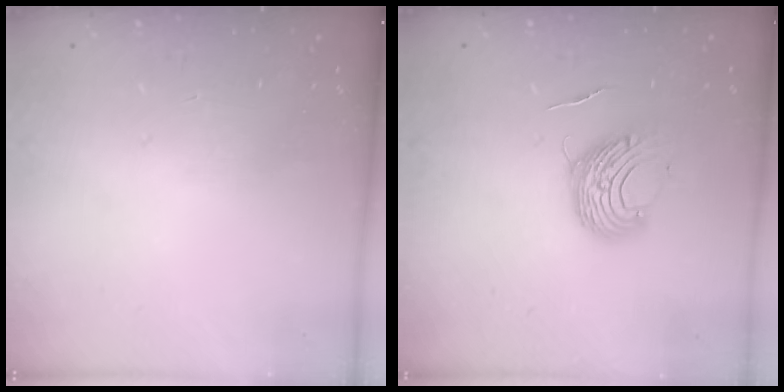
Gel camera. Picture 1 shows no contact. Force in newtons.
{"total": 10.2, "press": 10.2, "slide": 0.8}